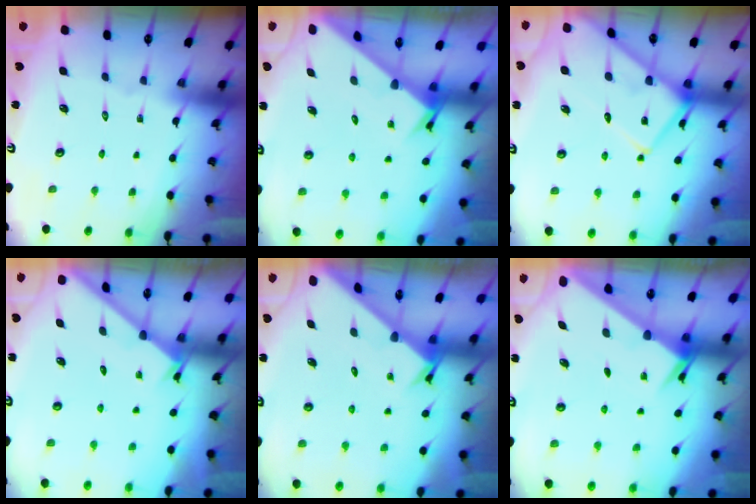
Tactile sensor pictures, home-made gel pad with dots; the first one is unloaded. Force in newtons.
{"total": 2.8, "press": 2.8, "slide": 0.1}
{"total": 12.7, "press": 12.6, "slide": 1.6}
{"total": 2.3, "press": 2.3, "slide": 0.2}
{"total": 2.6, "press": 2.6, "slide": 0.3}
{"total": 2.0, "press": 2.0, "slide": 0.0}